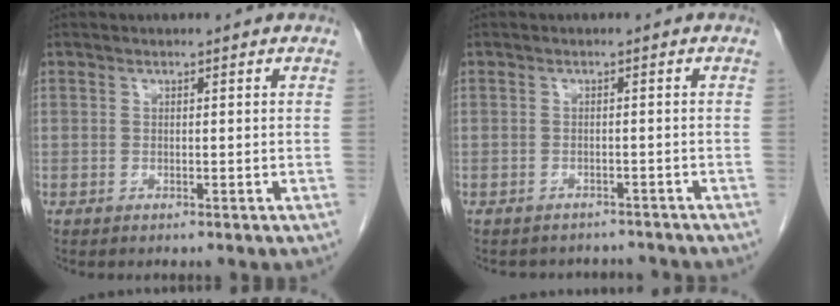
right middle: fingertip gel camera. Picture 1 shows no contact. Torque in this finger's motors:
{"motor_torque": [0.18, -0.17, 0.00, 0.01]}